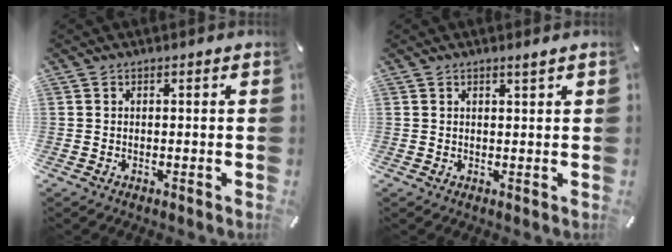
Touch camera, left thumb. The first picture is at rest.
{"total": 1.3, "force": [1.0, 0.1, 0.9], "torque": [-0.018, -0.001, 0.017]}